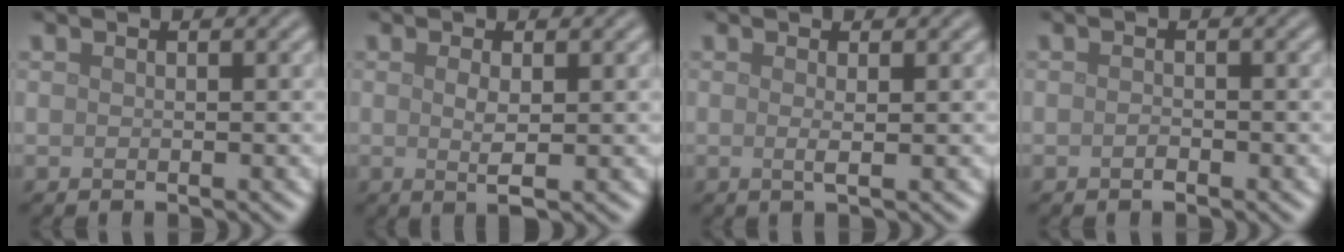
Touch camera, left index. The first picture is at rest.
{"total": 1.8, "force": [0.1, 0.3, 1.8], "torque": [-0.034, -0.003, 0.002]}
{"total": 1.4, "force": [0.1, 0.3, 1.3], "torque": [-0.021, -0.001, -0.004]}
{"total": 0.6, "force": [-0.4, 0.3, 0.4], "torque": [-0.010, 0.000, -0.007]}